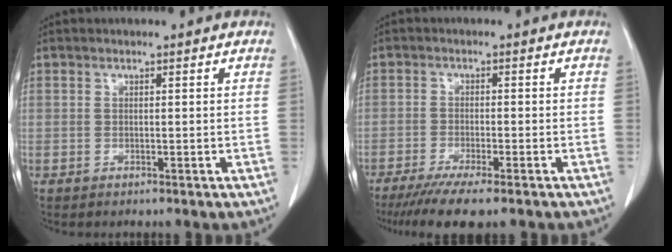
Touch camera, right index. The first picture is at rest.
{"total": 8.1, "force": [-6.1, 0.2, 5.3], "torque": [-0.080, -0.018, -0.096]}